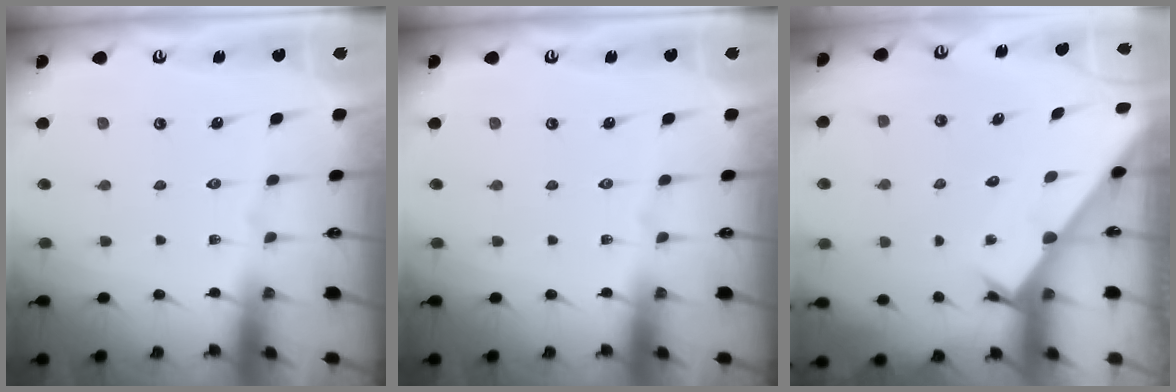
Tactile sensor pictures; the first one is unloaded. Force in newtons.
{"total": 0.0}
{"total": 2.4, "press": 2.4, "slide": 0.3}